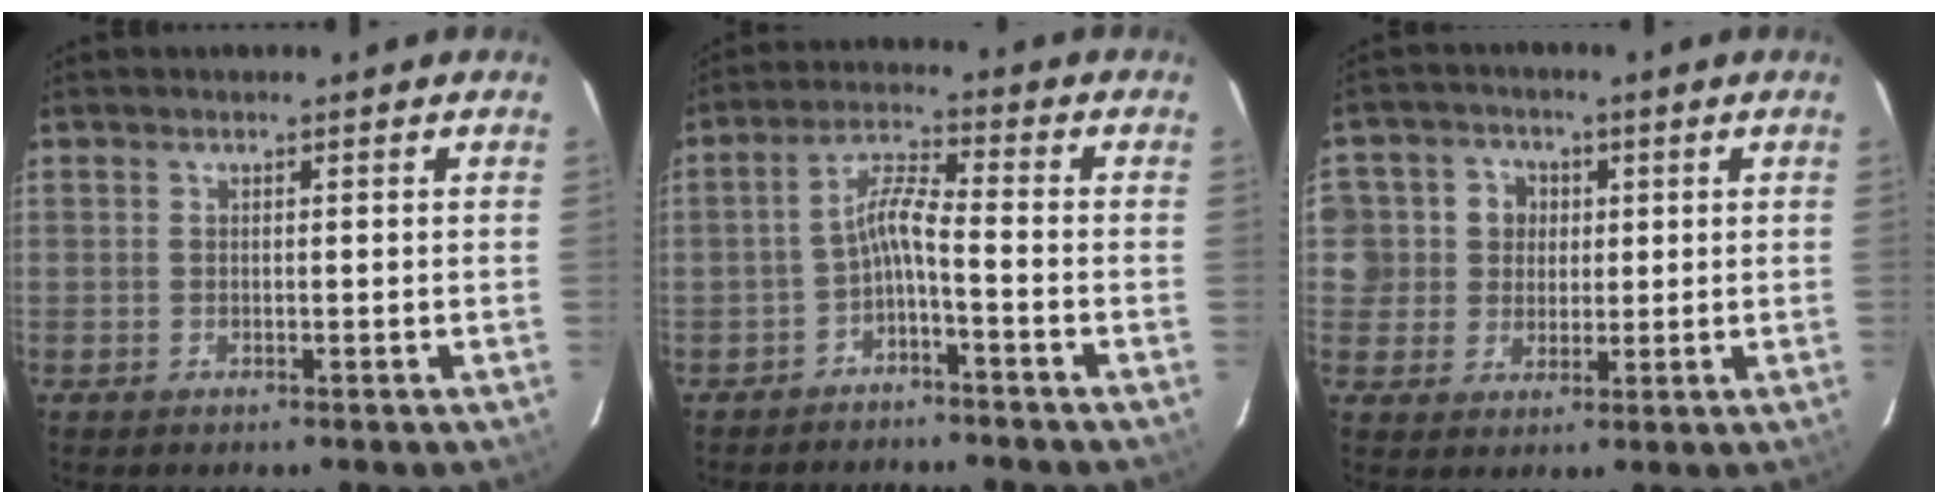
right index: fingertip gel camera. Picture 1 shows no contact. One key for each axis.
{"total": 4.8, "fx": -2.7, "fy": 0.3, "fz": 3.9, "tx": -0.097, "ty": 0.015, "tz": -0.051}
{"total": 8.0, "fx": 1.1, "fy": 7.8, "fz": 1.4, "tx": -0.031, "ty": 0.026, "tz": 0.019}